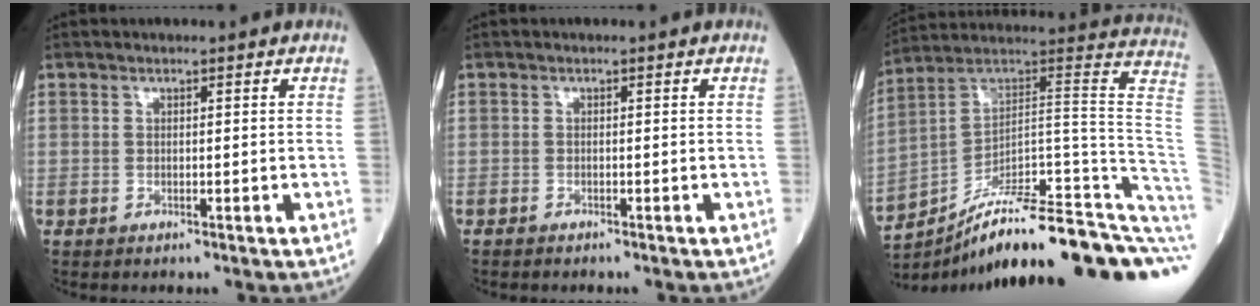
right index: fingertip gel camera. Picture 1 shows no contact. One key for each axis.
{"total": 0.6, "fx": -0.6, "fy": 0.1, "fz": 0.1, "tx": -0.009, "ty": -0.001, "tz": -0.011}
{"total": 30.1, "fx": -21.9, "fy": 2.2, "fz": 20.6, "tx": -0.151, "ty": 0.033, "tz": -0.310}